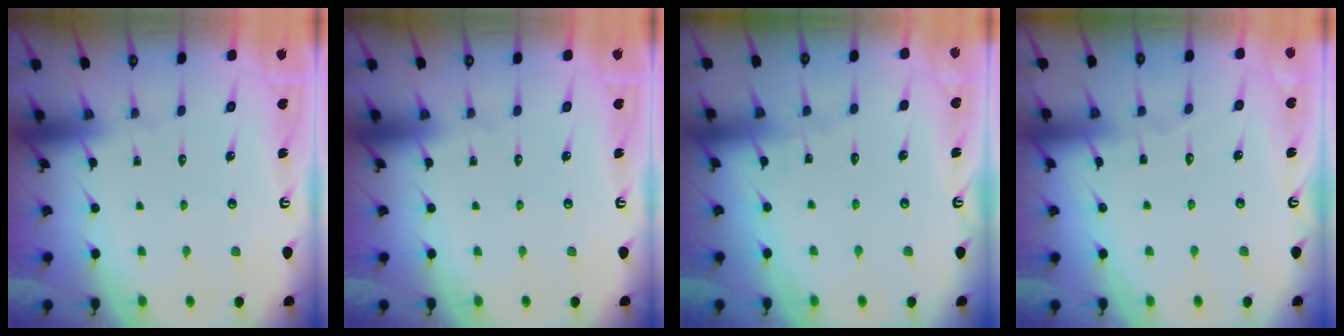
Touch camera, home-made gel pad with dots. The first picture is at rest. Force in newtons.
{"total": 0.0}
{"total": 1.8, "press": 1.8, "slide": 0.2}
{"total": 4.7, "press": 4.6, "slide": 0.5}